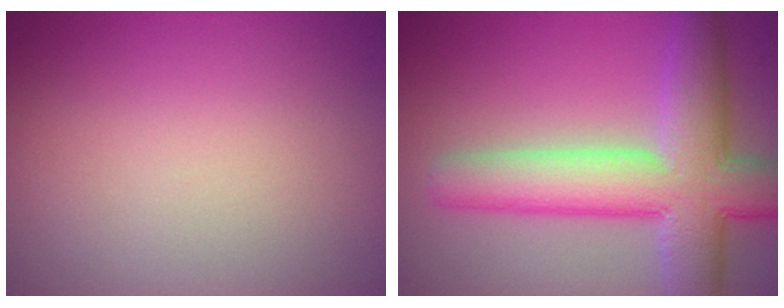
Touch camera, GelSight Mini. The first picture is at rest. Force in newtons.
{"total": 9.1, "press": 9.1, "slide": 0.6}